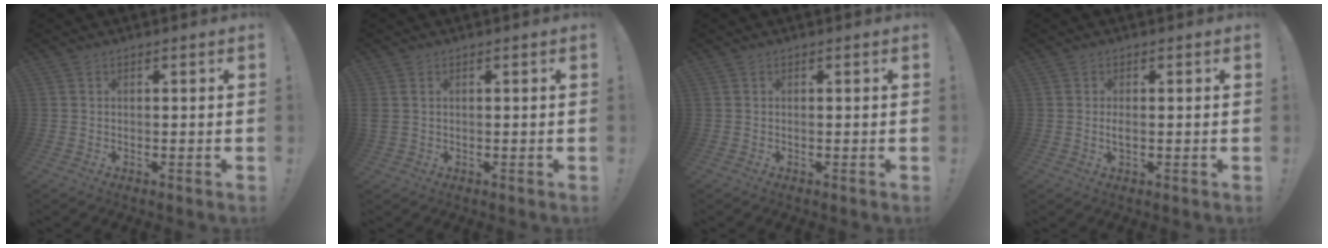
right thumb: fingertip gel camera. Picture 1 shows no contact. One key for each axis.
{"total": 1.7, "fx": 0.6, "fy": 1.0, "fz": 1.3, "tx": -0.026, "ty": 0.003, "tz": 0.012}
{"total": 0.0}
{"total": 1.8, "fx": -0.3, "fy": 0.7, "fz": 1.6, "tx": -0.023, "ty": -0.001, "tz": -0.006}